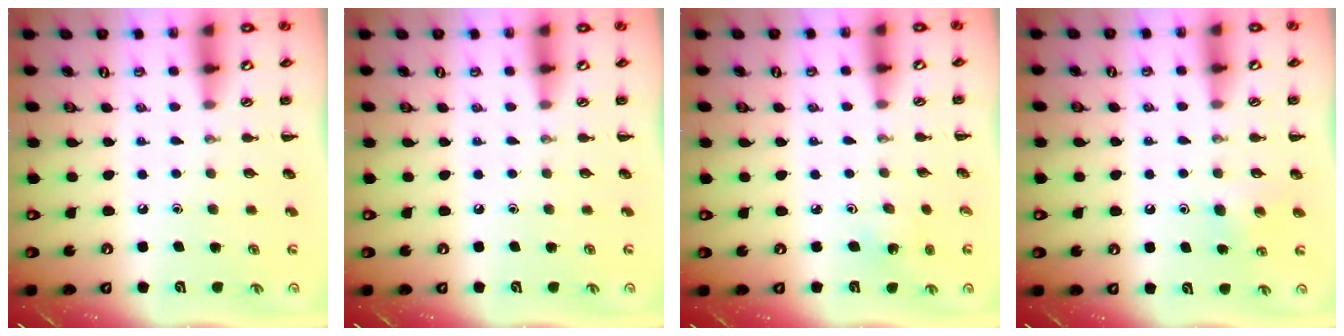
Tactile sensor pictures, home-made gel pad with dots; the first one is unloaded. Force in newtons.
{"total": 0.0}
{"total": 2.7, "press": 2.6, "slide": 0.9}
{"total": 5.4, "press": 5.2, "slide": 1.5}